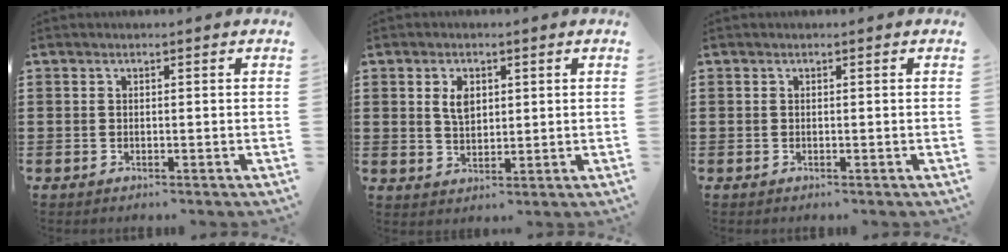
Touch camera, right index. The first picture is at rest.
{"total": 3.6, "force": [1.2, 2.2, 2.6], "torque": [-0.050, 0.005, 0.019]}
{"total": 0.0}